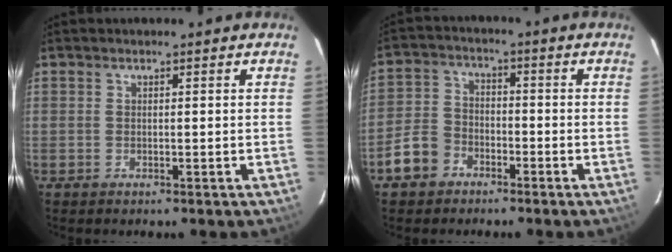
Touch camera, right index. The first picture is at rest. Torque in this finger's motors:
{"motor_torque": [0.38, -0.44, 0.00, -0.06]}